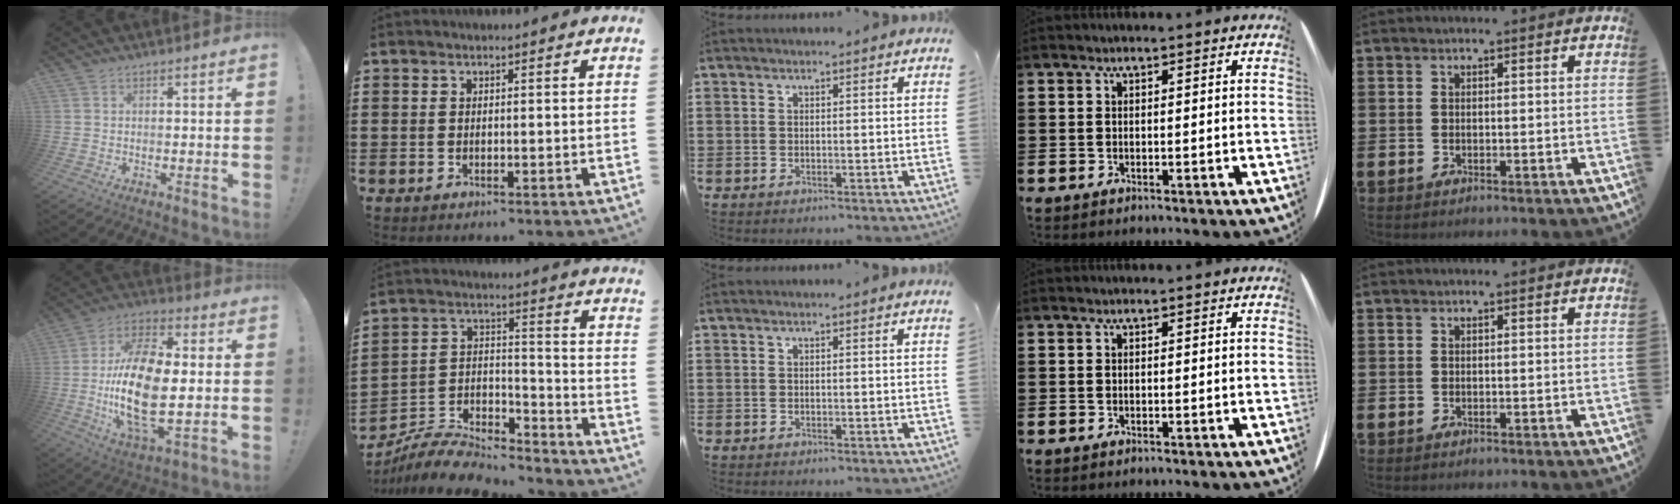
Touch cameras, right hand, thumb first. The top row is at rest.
{"thumb": {"total": 22.1, "force": [-1.6, 10.7, 19.3], "torque": [-0.390, -0.008, -0.030]}, "index": {"total": 8.2, "force": [-7.9, 1.6, 1.5], "torque": [-0.029, 0.014, -0.156]}}